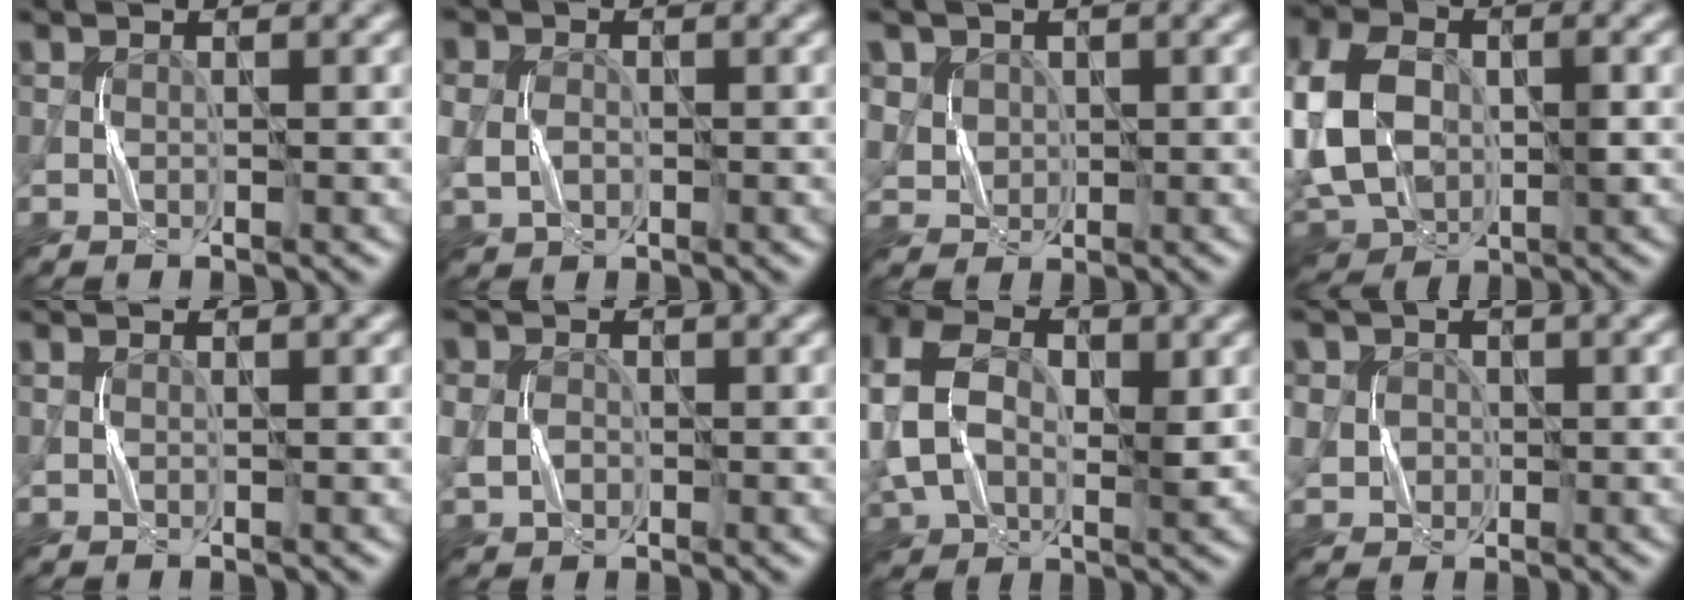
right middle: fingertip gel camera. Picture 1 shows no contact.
{"total": 2.5, "force": [-0.1, 2.1, 1.3], "torque": [-0.031, -0.001, 0.003]}
{"total": 3.5, "force": [1.5, 3.0, 0.7], "torque": [-0.025, 0.009, 0.030]}
{"total": 12.0, "force": [-0.8, 8.5, 8.4], "torque": [-0.180, -0.001, -0.006]}
{"total": 0.0}
{"total": 2.5, "force": [-0.1, 2.2, 1.1], "torque": [-0.017, 0.002, -0.002]}
{"total": 8.5, "force": [1.0, 6.0, 6.0], "torque": [-0.141, 0.012, 0.008]}
{"total": 4.2, "force": [0.4, 4.0, 1.3], "torque": [-0.022, 0.023, -0.016]}